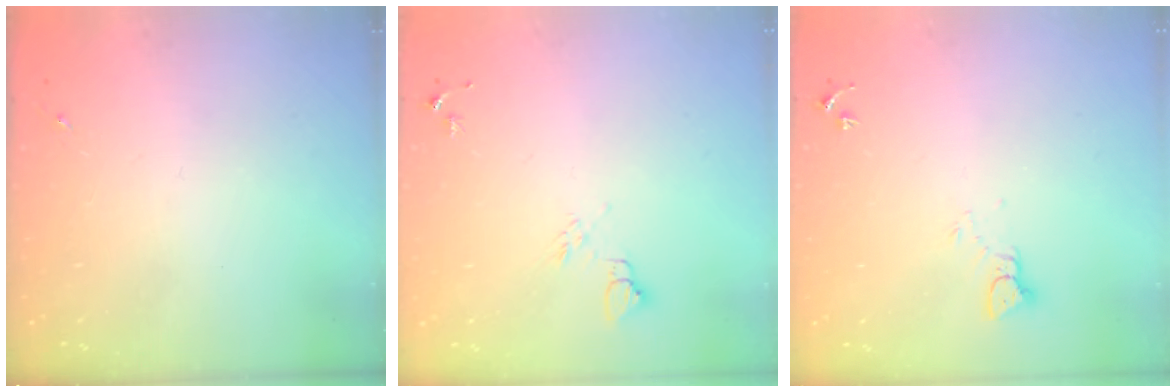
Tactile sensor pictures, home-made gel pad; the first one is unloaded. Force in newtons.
{"total": 6.6, "press": 6.5, "slide": 0.8}
{"total": 3.1, "press": 3.1, "slide": 0.2}